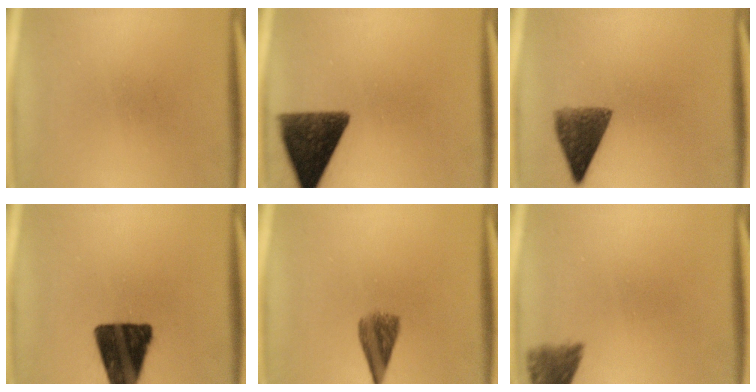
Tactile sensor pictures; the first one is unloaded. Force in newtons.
{"total": 12.3}
{"total": 7.2}
{"total": 16.7}
{"total": 5.0}
{"total": 4.6}